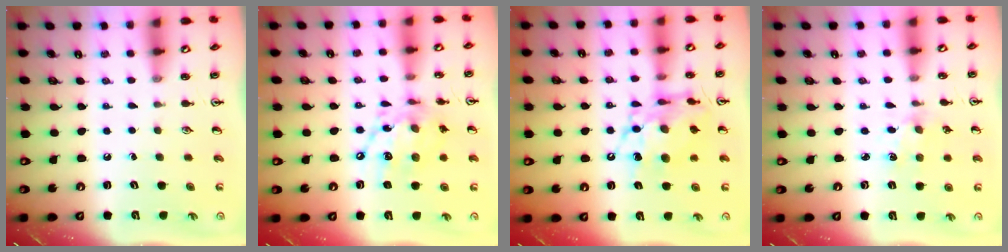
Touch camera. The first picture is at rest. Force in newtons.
{"total": 13.4, "press": 13.4, "slide": 1.0}
{"total": 13.3, "press": 13.3, "slide": 1.3}
{"total": 1.9, "press": 1.9, "slide": 0.3}